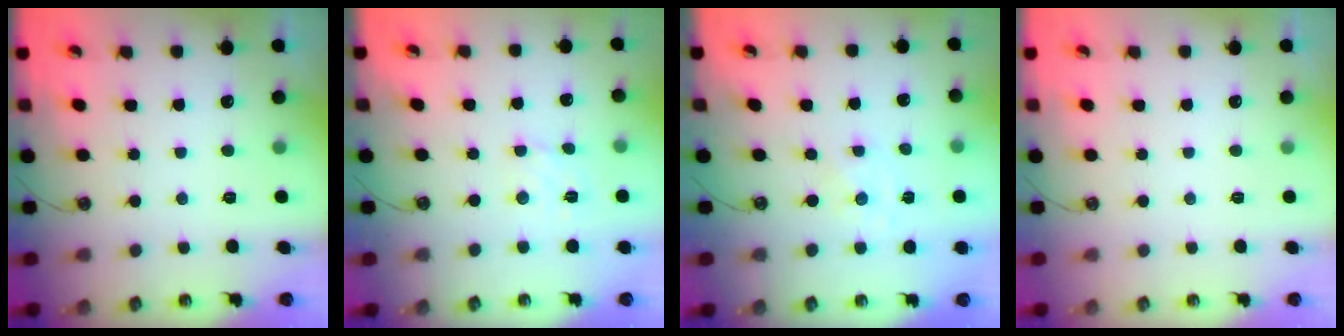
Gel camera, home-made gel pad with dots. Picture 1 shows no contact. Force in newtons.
{"total": 2.9, "press": 2.9, "slide": 0.2}
{"total": 0.0}
{"total": 0.0}